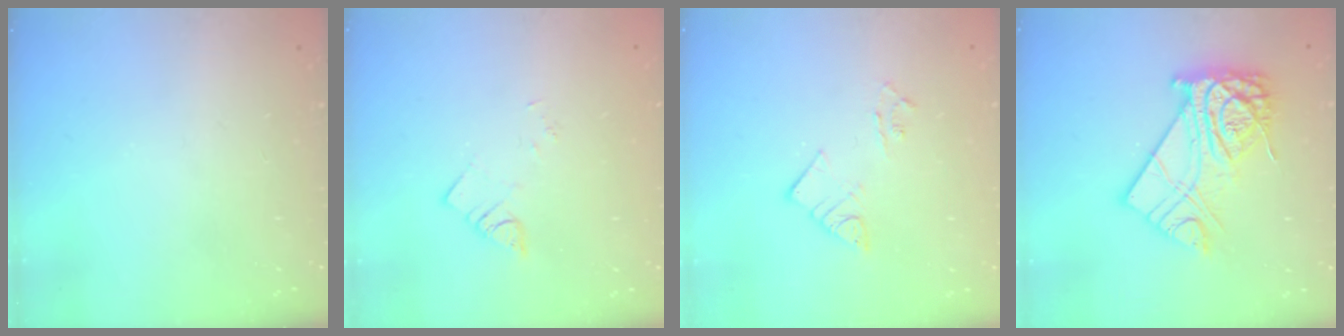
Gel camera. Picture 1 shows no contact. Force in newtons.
{"total": 2.2, "press": 2.2, "slide": 0.2}
{"total": 5.5, "press": 5.5, "slide": 0.4}
{"total": 15.8, "press": 15.7, "slide": 1.3}